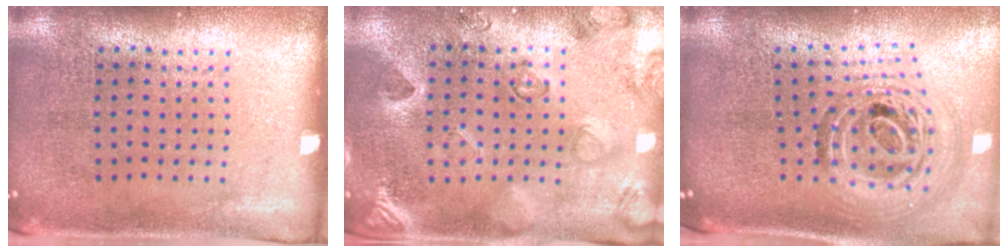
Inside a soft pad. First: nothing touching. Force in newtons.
{"total": 2.3, "press": 2.0, "slide": 1.1}
{"total": 1.9, "press": 1.5, "slide": 1.2}